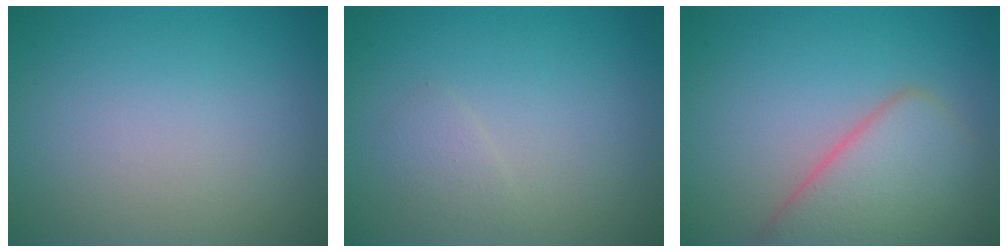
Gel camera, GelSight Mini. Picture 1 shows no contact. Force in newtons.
{"total": 1.0, "press": 1.0, "slide": 0.0}
{"total": 6.0, "press": 6.0, "slide": 0.4}